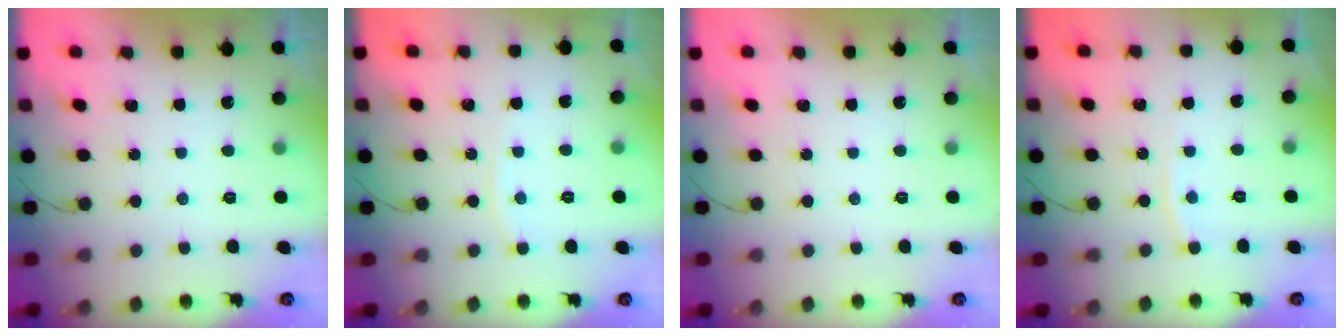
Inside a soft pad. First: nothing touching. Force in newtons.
{"total": 2.3, "press": 2.3, "slide": 0.3}
{"total": 0.0}
{"total": 2.5, "press": 2.5, "slide": 0.4}